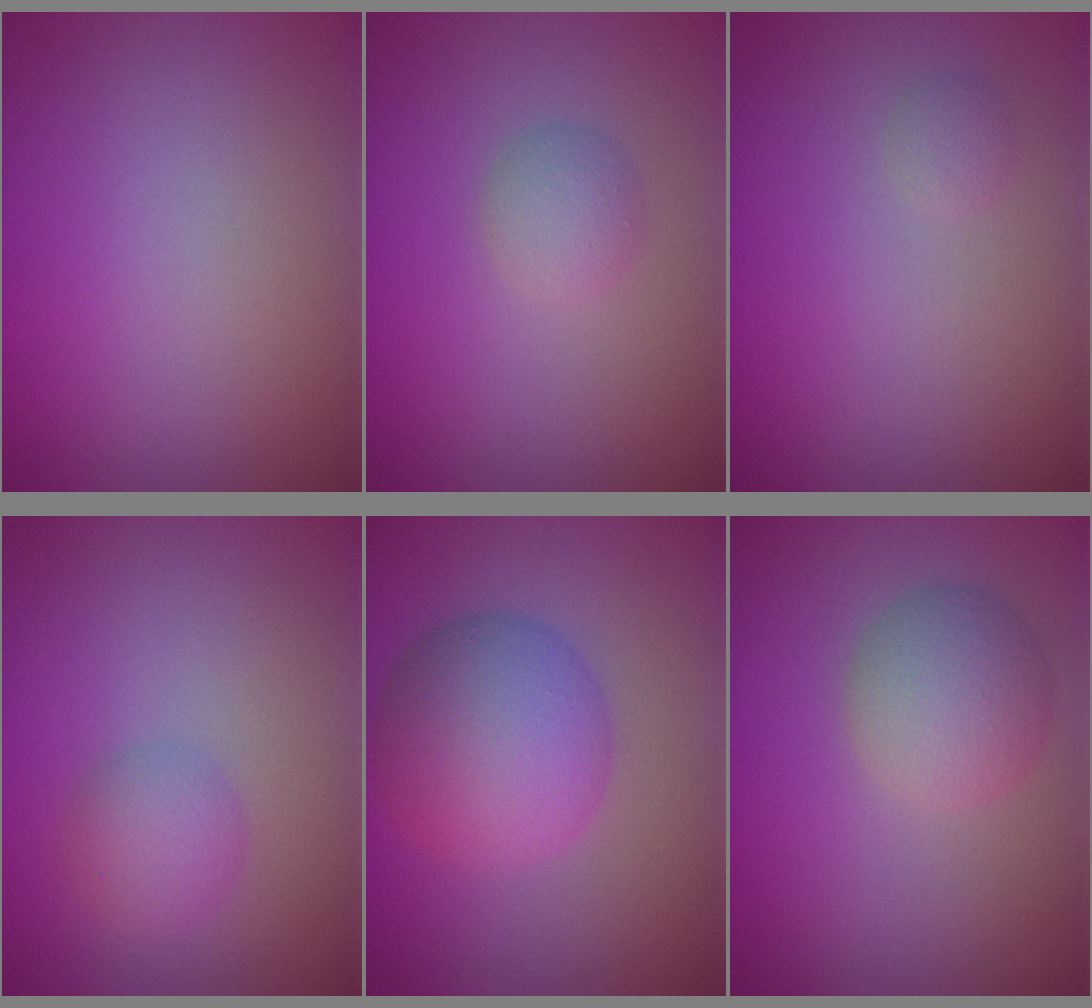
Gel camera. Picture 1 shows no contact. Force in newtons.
{"total": 1.7, "press": 1.7, "slide": 0.2}
{"total": 0.7, "press": 0.7, "slide": 0.1}
{"total": 2.4, "press": 2.4, "slide": 0.1}
{"total": 6.7, "press": 6.7, "slide": 0.1}
{"total": 3.9, "press": 3.8, "slide": 0.2}